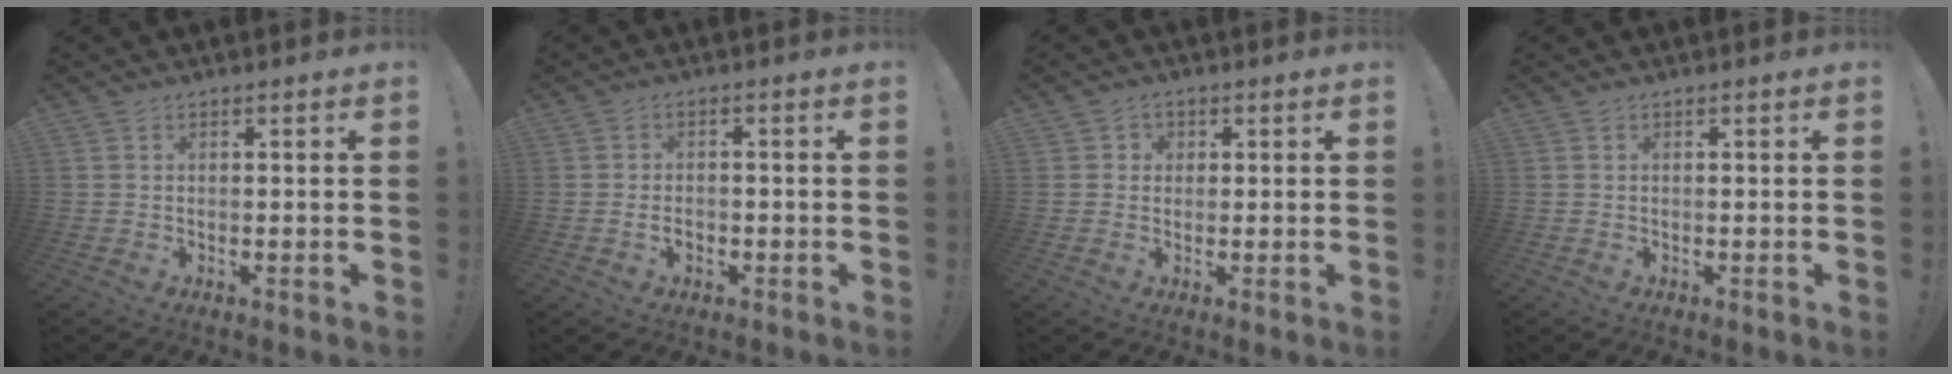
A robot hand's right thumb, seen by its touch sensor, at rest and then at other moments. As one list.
[{"total": 2.3, "force": [-1.0, 1.4, 1.6], "torque": [-0.023, -0.002, -0.022]}, {"total": 2.0, "force": [0.2, 2.0, 0.4], "torque": [-0.006, 0.002, 0.003]}, {"total": 0.0}]